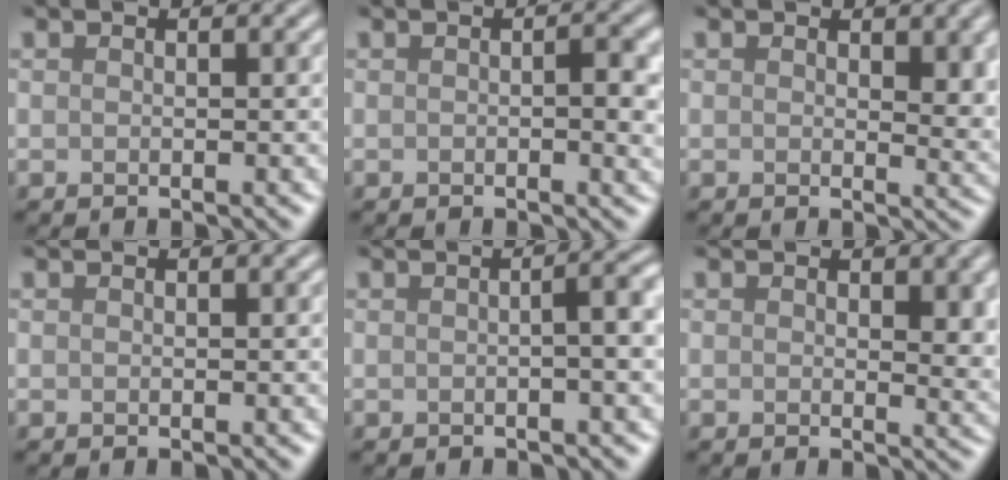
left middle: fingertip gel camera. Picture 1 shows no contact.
{"total": 2.3, "force": [-0.1, 0.5, 2.2], "torque": [-0.032, -0.002, -0.002]}
{"total": 2.9, "force": [0.9, 1.4, 2.3], "torque": [-0.025, -0.006, 0.014]}
{"total": 0.0}
{"total": 3.1, "force": [0.0, 0.8, 3.0], "torque": [-0.033, 0.012, -0.005]}
{"total": 2.6, "force": [0.7, 1.2, 2.2], "torque": [-0.022, -0.005, 0.011]}